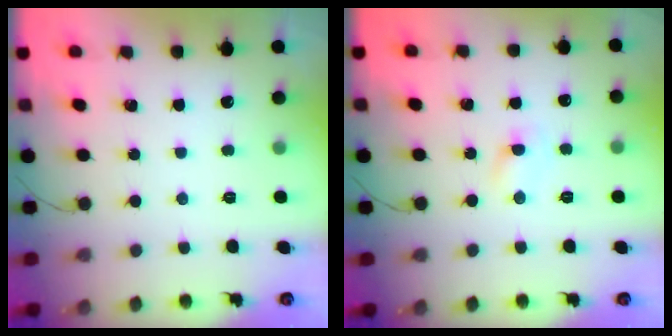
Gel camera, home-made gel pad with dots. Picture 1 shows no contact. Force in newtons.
{"total": 4.5, "press": 4.3, "slide": 1.3}